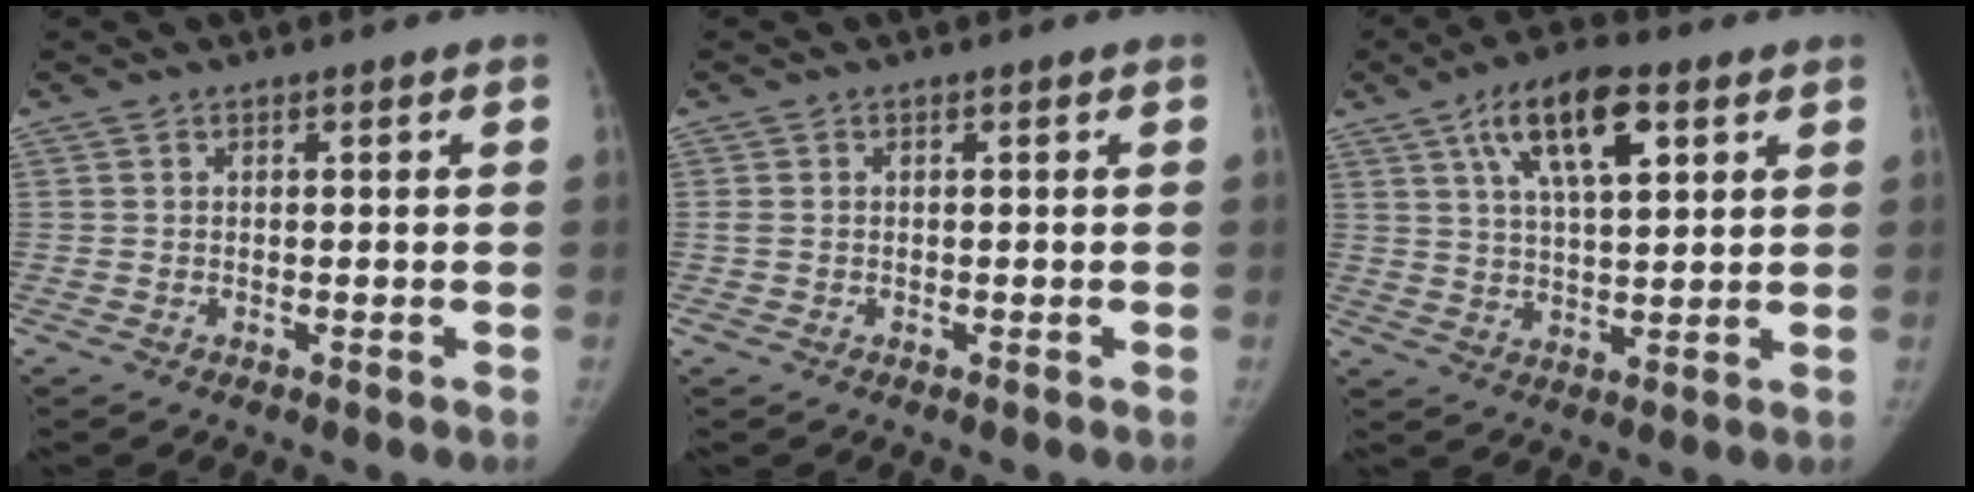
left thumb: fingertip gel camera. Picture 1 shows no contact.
{"total": 0.8, "force": [0.0, 0.7, 0.5], "torque": [-0.013, -0.001, 0.000]}
{"total": 12.5, "force": [5.7, 5.0, 10.0], "torque": [-0.155, -0.010, 0.097]}